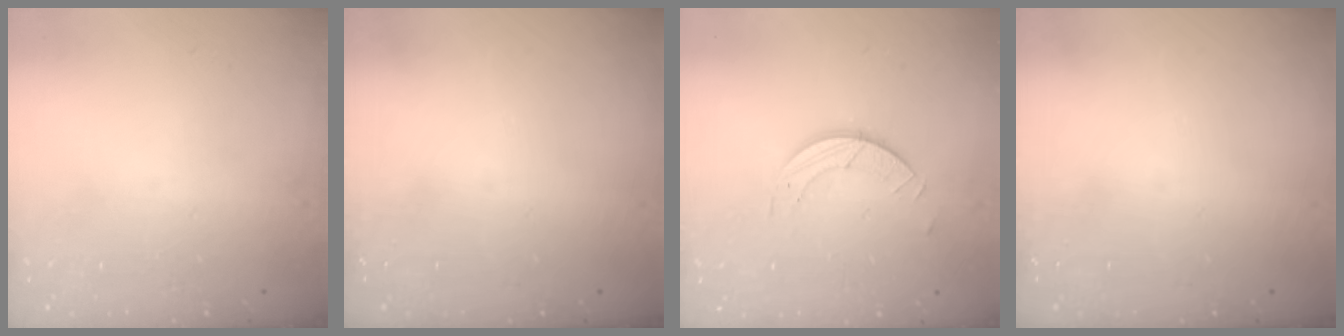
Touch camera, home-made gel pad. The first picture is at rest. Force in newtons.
{"total": 0.0}
{"total": 3.9, "press": 3.9, "slide": 0.1}
{"total": 0.0}